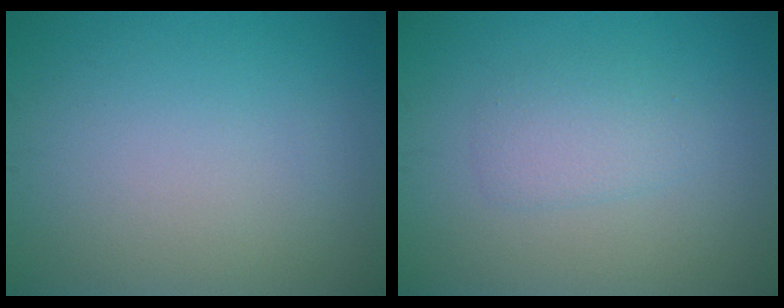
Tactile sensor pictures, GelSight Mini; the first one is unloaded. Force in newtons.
{"total": 1.9, "press": 1.9, "slide": 0.1}